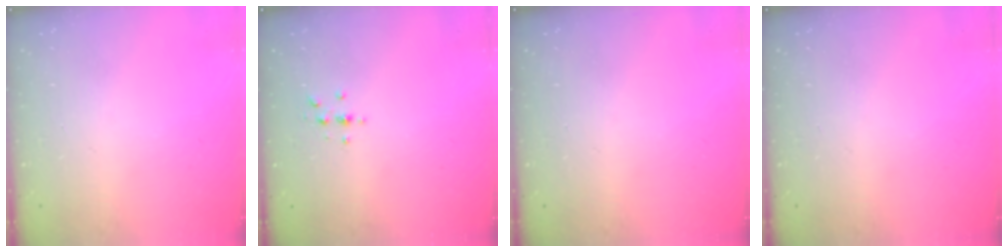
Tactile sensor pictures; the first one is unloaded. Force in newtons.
{"total": 2.3, "press": 2.2, "slide": 0.2}
{"total": 0.0}
{"total": 0.0}